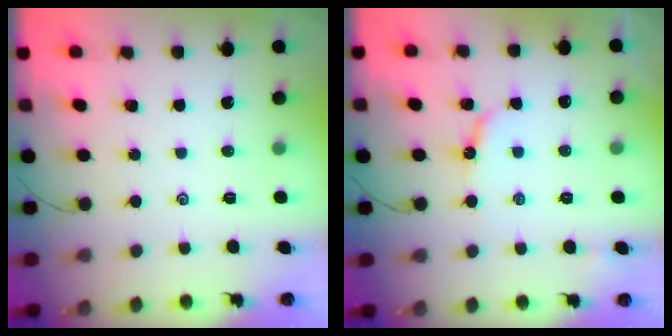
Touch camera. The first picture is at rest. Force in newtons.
{"total": 5.3, "press": 5.3, "slide": 0.5}